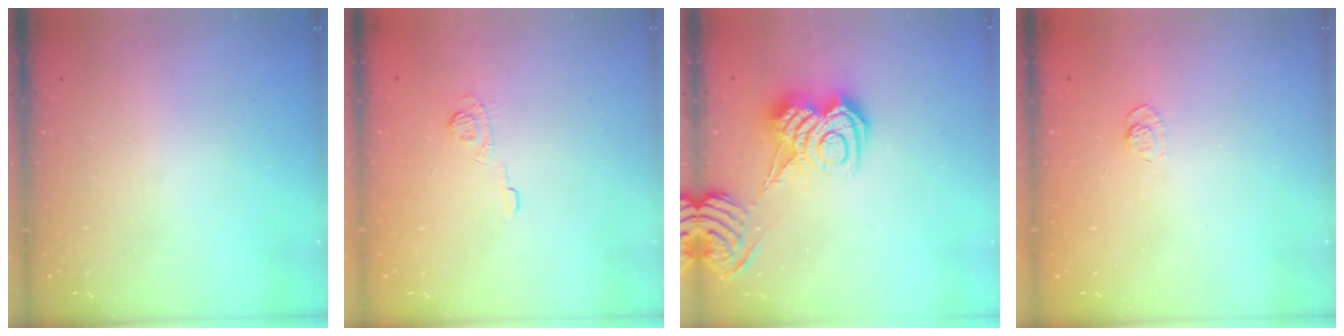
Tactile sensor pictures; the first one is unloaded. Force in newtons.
{"total": 4.5, "press": 4.2, "slide": 1.6}
{"total": 9.6, "press": 9.5, "slide": 1.1}
{"total": 3.6, "press": 3.3, "slide": 1.4}